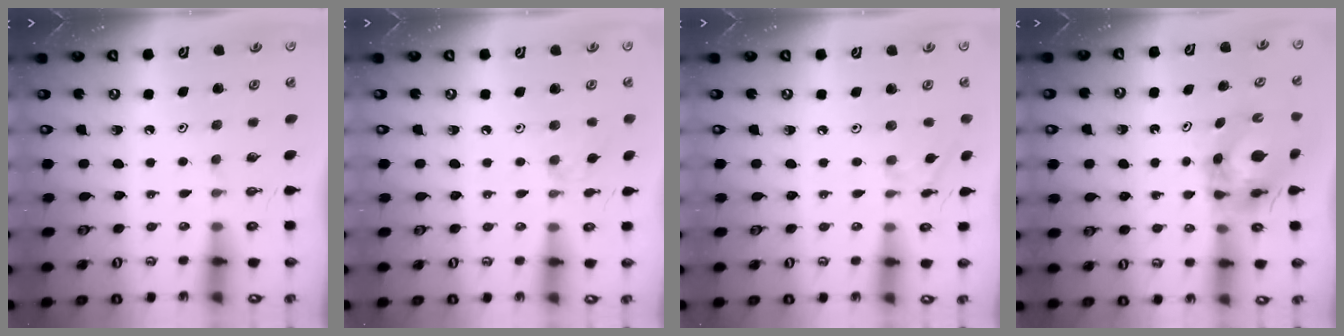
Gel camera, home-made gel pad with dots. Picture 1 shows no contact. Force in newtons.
{"total": 7.3, "press": 7.2, "slide": 0.7}
{"total": 4.1, "press": 4.1, "slide": 0.2}
{"total": 6.6, "press": 6.6, "slide": 0.6}